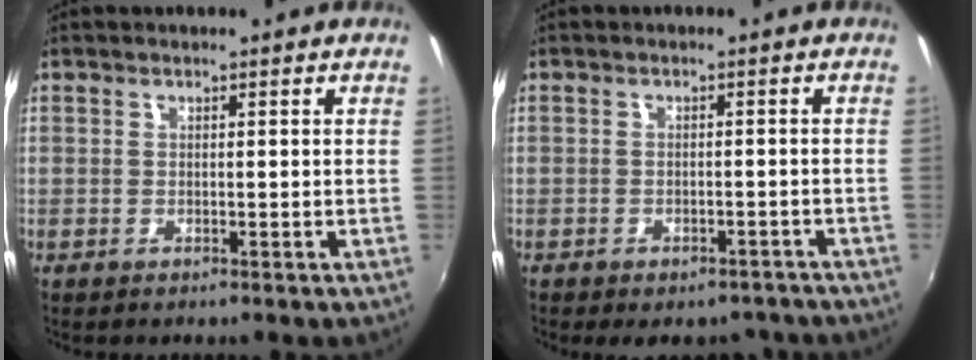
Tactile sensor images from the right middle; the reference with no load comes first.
{"total": 8.6, "force": [-7.0, 3.8, 3.2], "torque": [-0.061, -0.010, -0.079]}